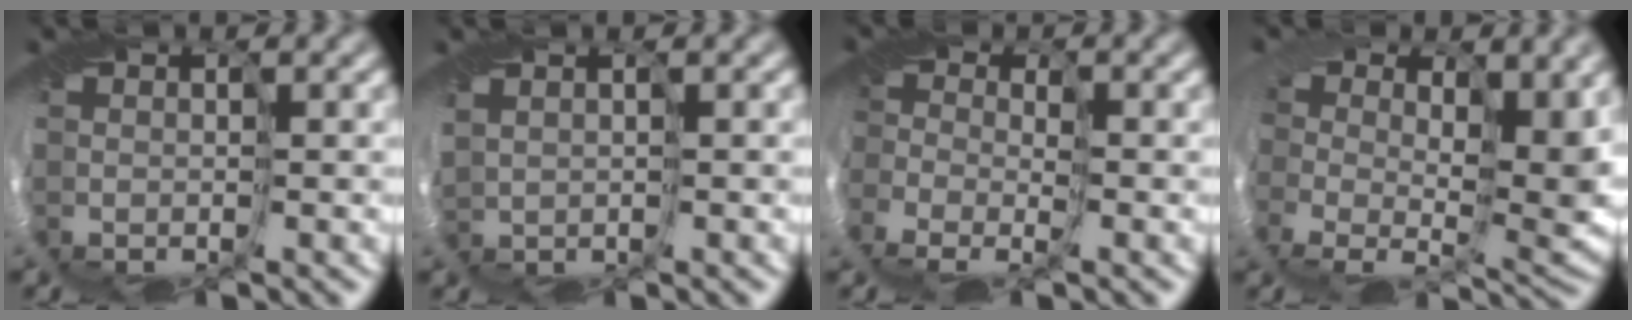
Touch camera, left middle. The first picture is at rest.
{"total": 0.8, "force": [-0.3, 0.6, 0.5], "torque": [-0.014, -0.007, -0.007]}
{"total": 3.0, "force": [-2.3, 1.7, 0.8], "torque": [0.023, -0.023, -0.045]}
{"total": 6.0, "force": [1.9, 3.4, 4.6], "torque": [-0.057, -0.038, 0.033]}